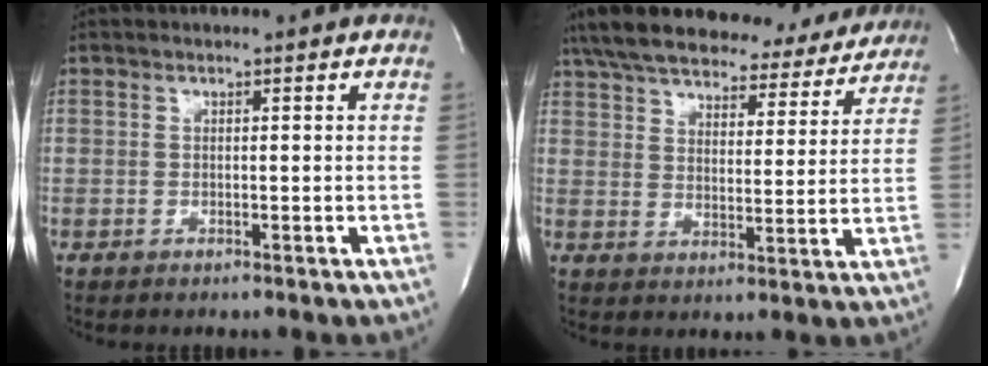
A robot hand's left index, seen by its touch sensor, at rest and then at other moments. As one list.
[{"total": 24.9, "force": [21.9, 6.9, 9.8], "torque": [-0.164, 0.018, 0.294]}]